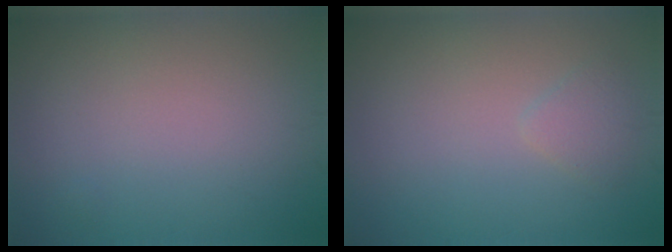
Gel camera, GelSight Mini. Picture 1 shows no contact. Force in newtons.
{"total": 1.2, "press": 1.2, "slide": 0.1}